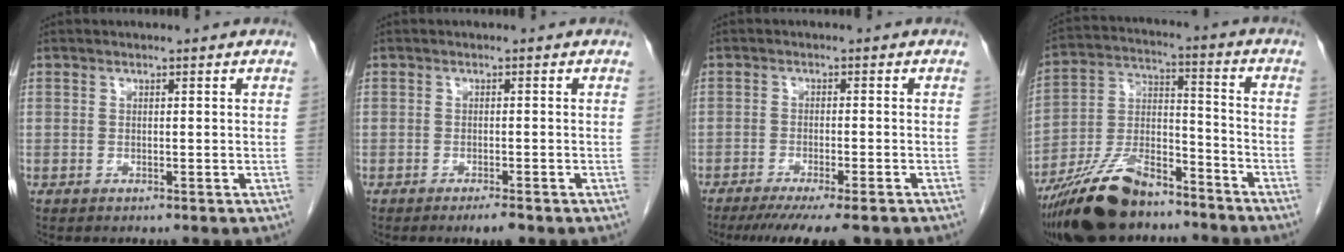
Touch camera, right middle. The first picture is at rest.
{"total": 2.2, "force": [-1.6, 0.2, 1.5], "torque": [-0.023, -0.003, -0.022]}
{"total": 10.1, "force": [-8.0, 1.1, 6.0], "torque": [-0.076, -0.018, -0.118]}
{"total": 15.4, "force": [-12.0, 5.2, 8.1], "torque": [-0.161, 0.008, -0.215]}